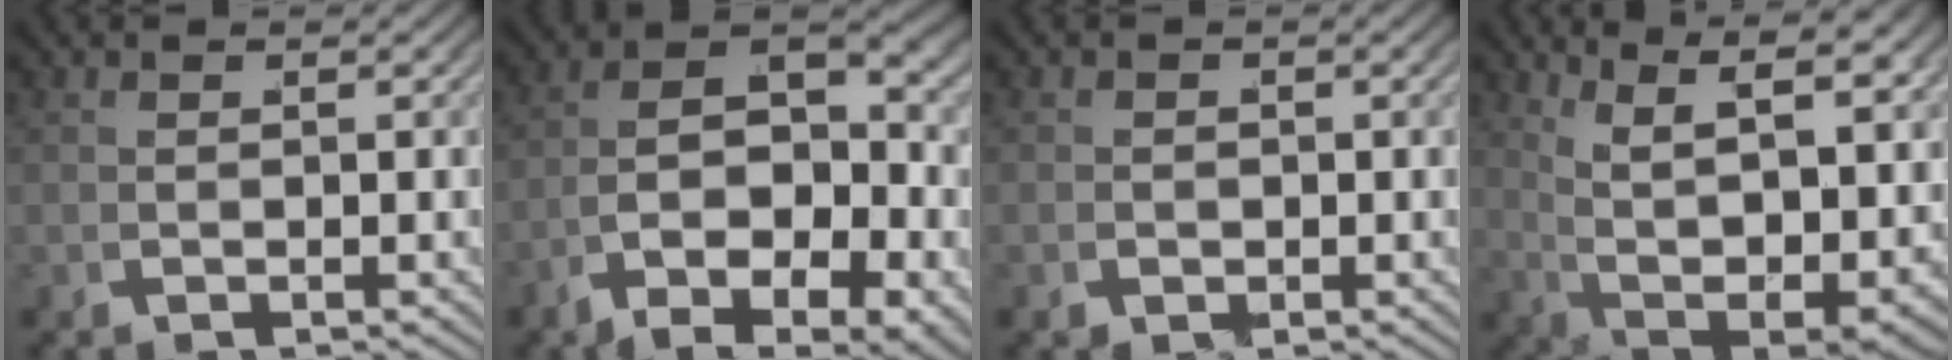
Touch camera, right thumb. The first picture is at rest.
{"total": 13.1, "force": [-2.0, 8.5, 9.7], "torque": [-0.173, -0.040, -0.026]}
{"total": 0.9, "force": [-0.4, 0.8, 0.1], "torque": [0.001, -0.002, -0.008]}
{"total": 14.0, "force": [3.1, 8.3, 10.9], "torque": [-0.189, -0.031, 0.064]}